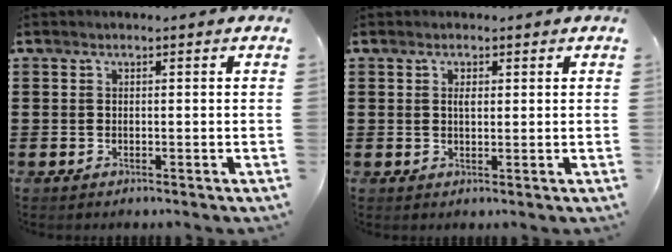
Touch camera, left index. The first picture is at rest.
{"total": 1.3, "force": [0.5, 0.7, 1.0], "torque": [-0.023, 0.004, 0.009]}